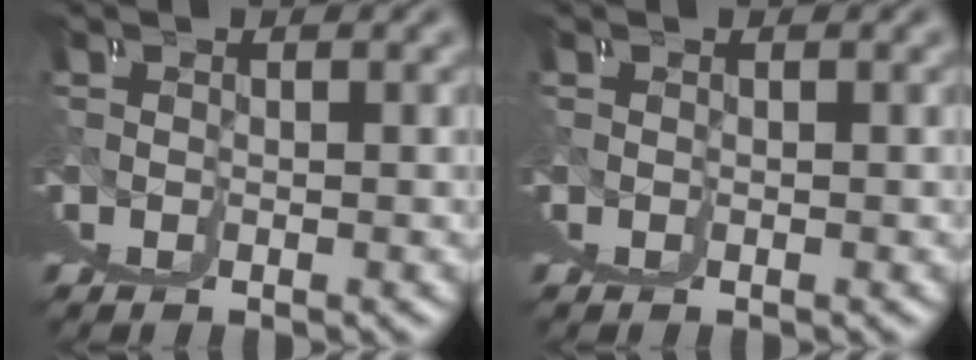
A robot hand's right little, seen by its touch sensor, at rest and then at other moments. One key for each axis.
{"total": 0.0}